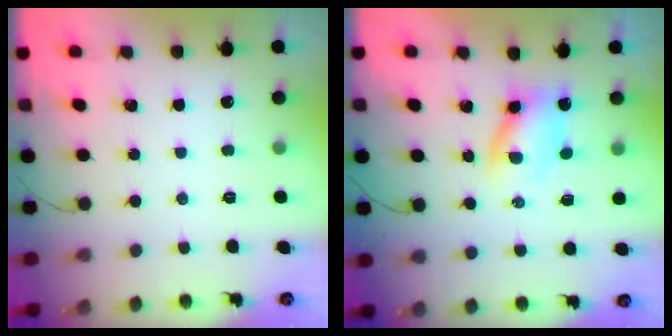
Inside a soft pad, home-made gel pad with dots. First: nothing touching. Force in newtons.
{"total": 2.8, "press": 2.7, "slide": 0.7}